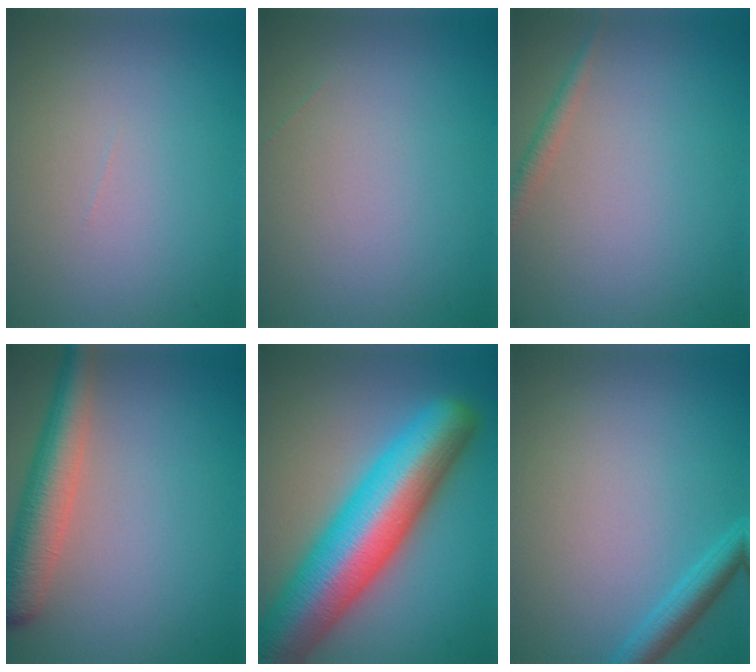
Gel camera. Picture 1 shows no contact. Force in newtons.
{"total": 0.0}
{"total": 1.4, "press": 1.4, "slide": 0.0}
{"total": 5.4, "press": 5.4, "slide": 0.1}
{"total": 12.7, "press": 12.7, "slide": 0.4}
{"total": 2.3, "press": 2.2, "slide": 0.2}